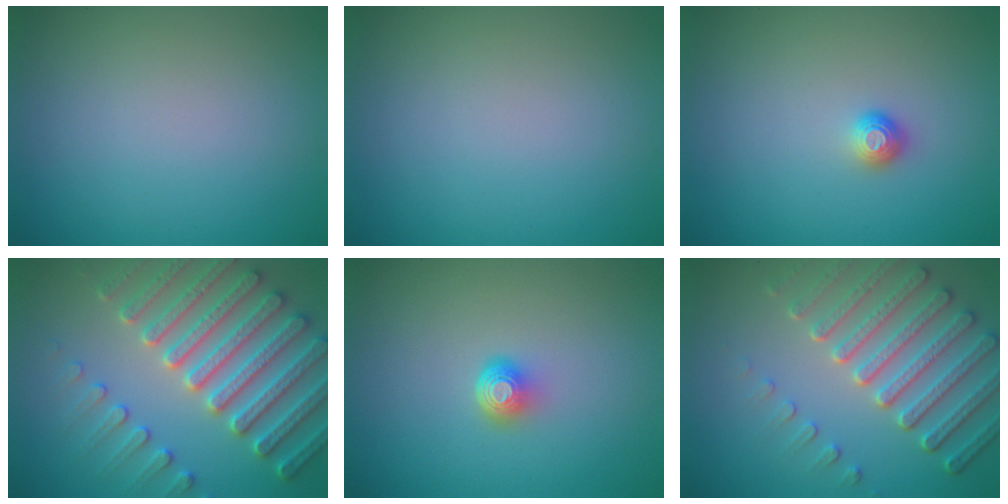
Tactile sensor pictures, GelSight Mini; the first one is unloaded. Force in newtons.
{"total": 0.0}
{"total": 1.1, "press": 1.0, "slide": 0.4}
{"total": 7.6, "press": 7.3, "slide": 1.9}
{"total": 2.1, "press": 1.4, "slide": 1.6}
{"total": 6.4, "press": 5.2, "slide": 3.8}